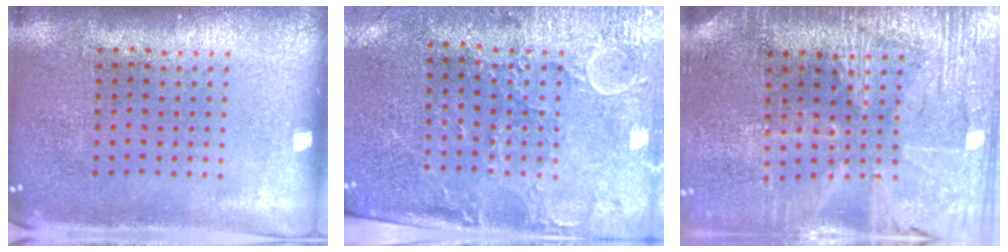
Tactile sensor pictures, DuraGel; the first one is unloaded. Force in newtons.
{"total": 2.9, "press": 2.6, "slide": 1.3}
{"total": 3.5, "press": 3.3, "slide": 1.2}